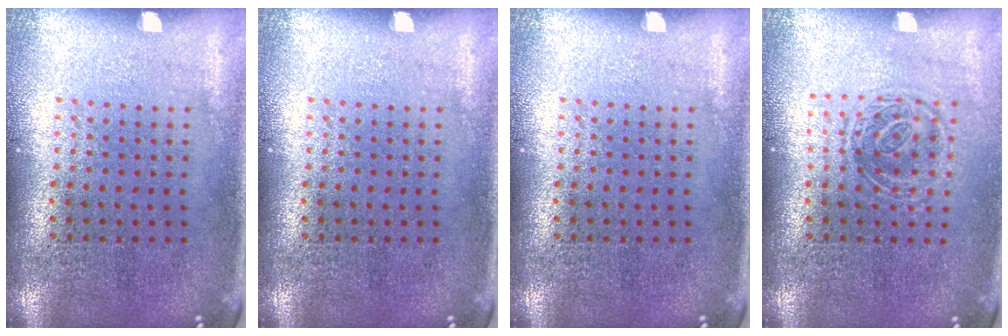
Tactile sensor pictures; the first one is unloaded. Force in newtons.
{"total": 0.0}
{"total": 0.0}
{"total": 1.4, "press": 1.0, "slide": 0.9}